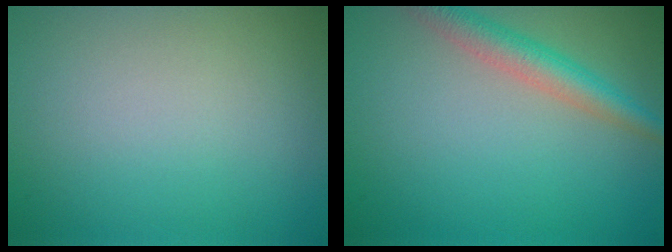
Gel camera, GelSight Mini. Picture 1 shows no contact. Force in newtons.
{"total": 3.6, "press": 3.6, "slide": 0.1}